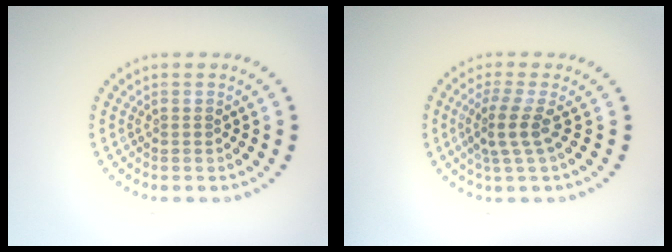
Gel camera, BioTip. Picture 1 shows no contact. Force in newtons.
{"total": 2.6, "press": 1.9, "slide": 1.9}